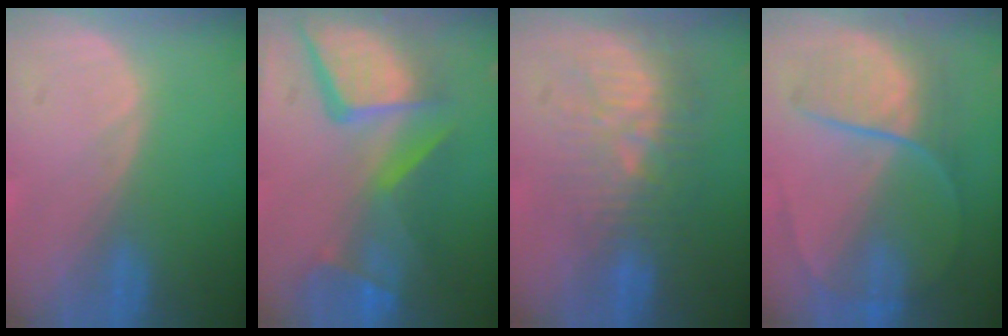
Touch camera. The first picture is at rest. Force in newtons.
{"total": 13.3, "press": 11.0, "slide": 7.6}
{"total": 10.1, "press": 9.0, "slide": 4.8}
{"total": 7.9, "press": 7.2, "slide": 3.2}